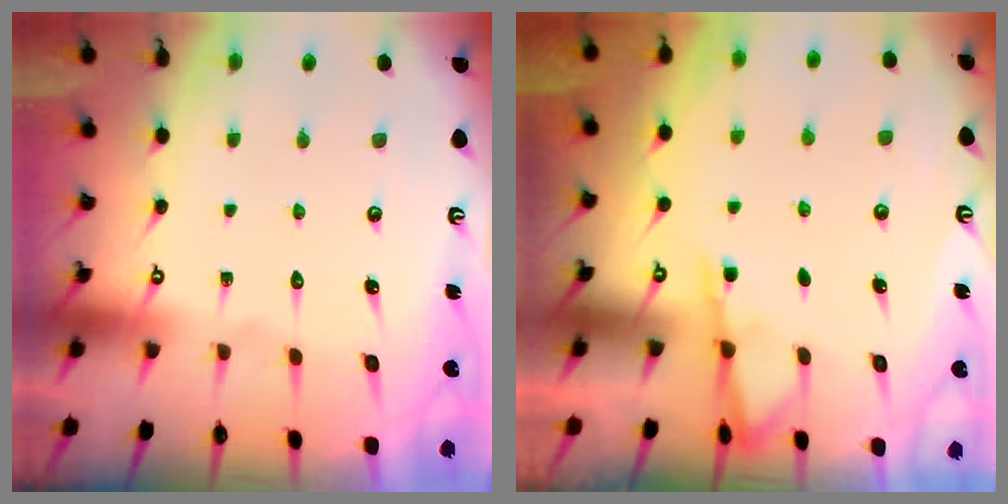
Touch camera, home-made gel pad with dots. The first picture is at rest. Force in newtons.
{"total": 4.4, "press": 4.3, "slide": 0.5}